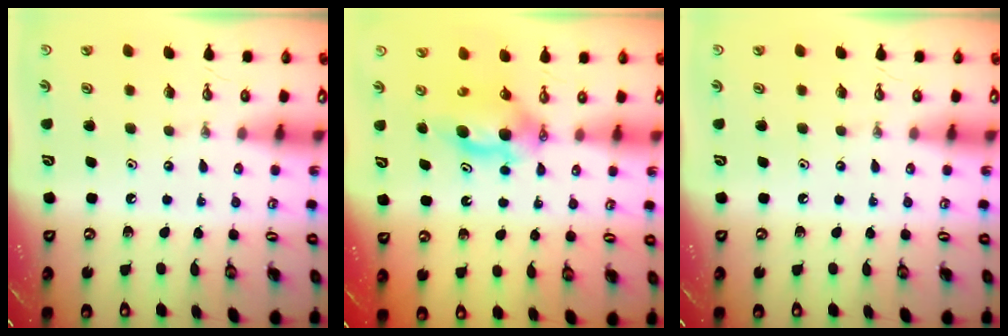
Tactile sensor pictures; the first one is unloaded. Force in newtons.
{"total": 5.9, "press": 5.6, "slide": 1.9}
{"total": 0.0}